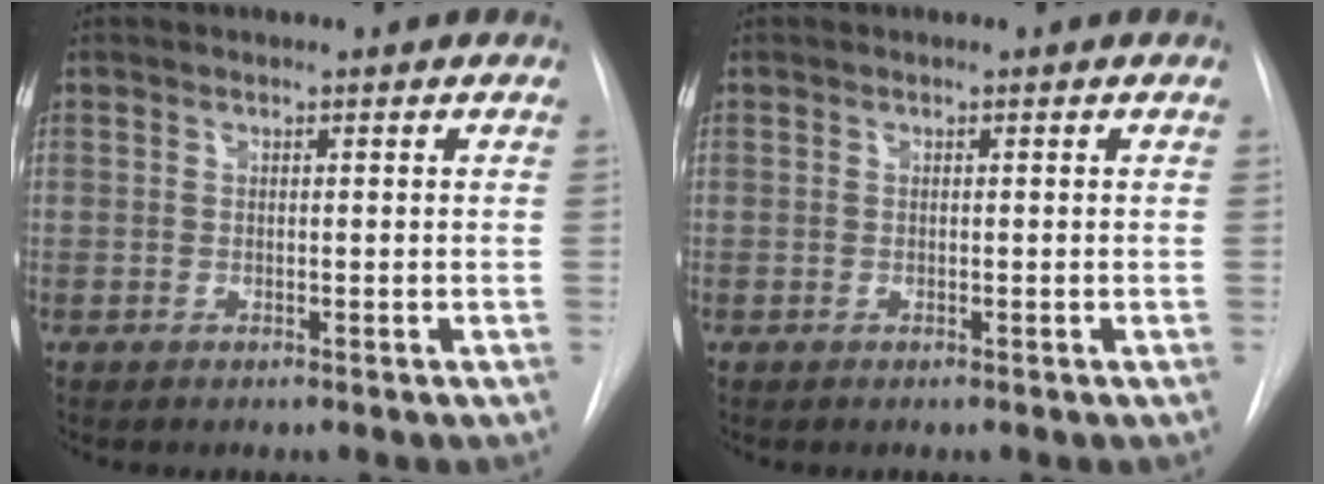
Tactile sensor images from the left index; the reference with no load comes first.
{"total": 0.0}